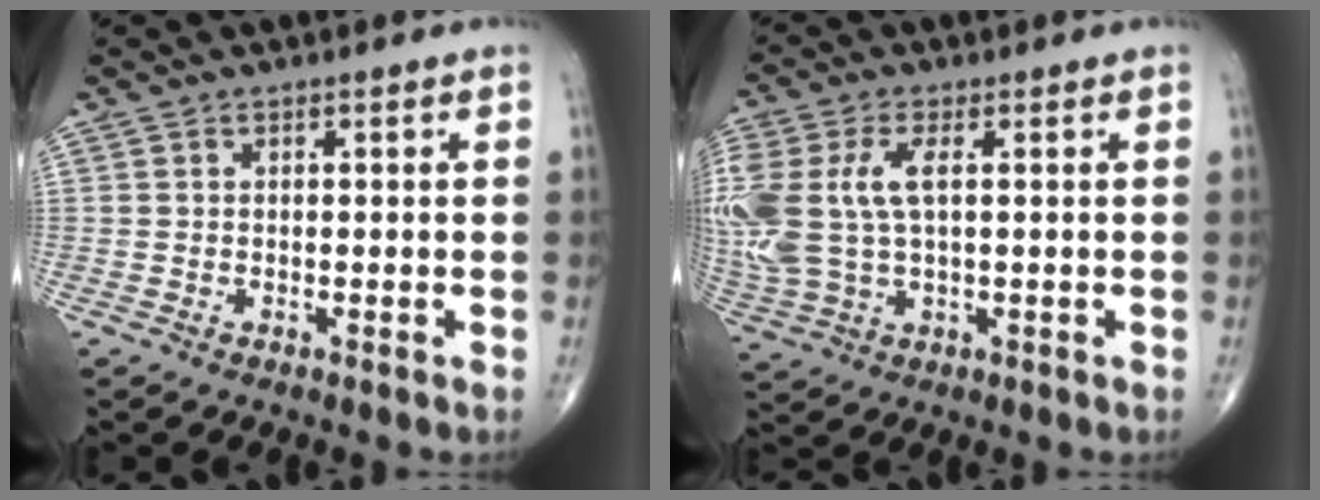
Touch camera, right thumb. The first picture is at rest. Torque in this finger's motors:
{"motor_torque": [0.30, 0.33, 1.33, 0.33, 0.20]}